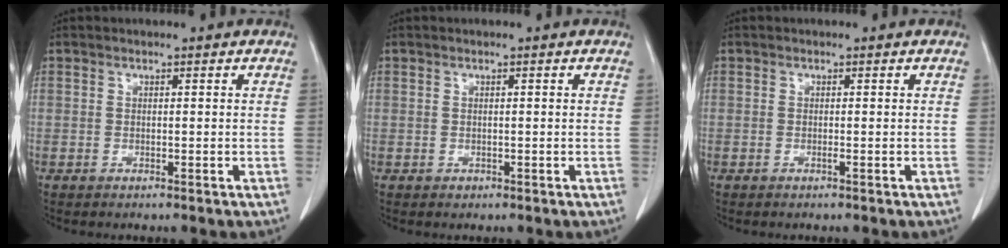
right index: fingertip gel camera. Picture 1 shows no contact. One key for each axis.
{"total": 0.5, "fx": -0.1, "fy": 0.5, "fz": 0.1, "tx": 0.000, "ty": 0.003, "tz": -0.002}
{"total": 0.0}